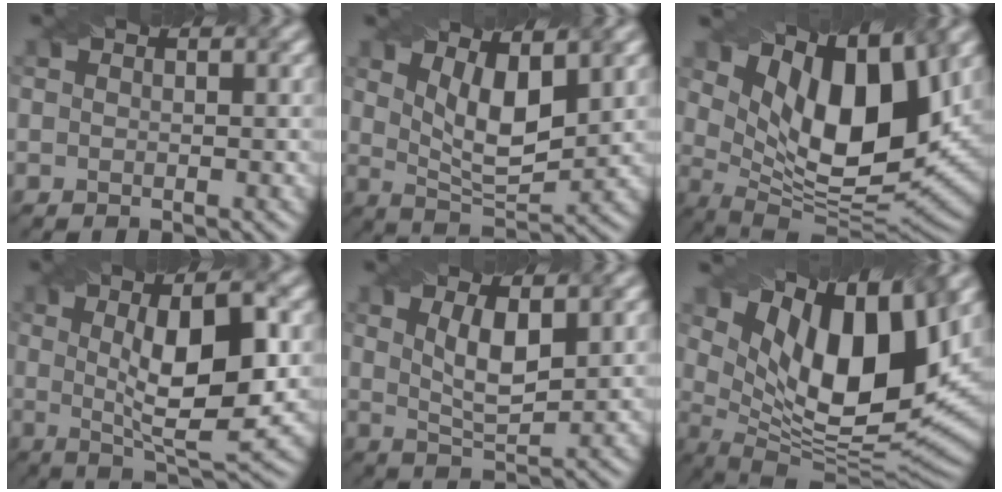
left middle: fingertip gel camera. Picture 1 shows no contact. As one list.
[{"total": 5.5, "force": [2.2, 2.1, 4.6], "torque": [-0.088, -0.013, 0.045]}, {"total": 12.7, "force": [5.2, 5.4, 10.2], "torque": [-0.178, -0.002, 0.097]}, {"total": 9.5, "force": [0.9, 2.6, 9.1], "torque": [-0.136, 0.005, 0.015]}, {"total": 3.9, "force": [1.3, 1.2, 3.5], "torque": [-0.071, -0.005, 0.027]}, {"total": 14.2, "force": [5.7, 6.0, 11.6], "torque": [-0.192, -0.001, 0.103]}]